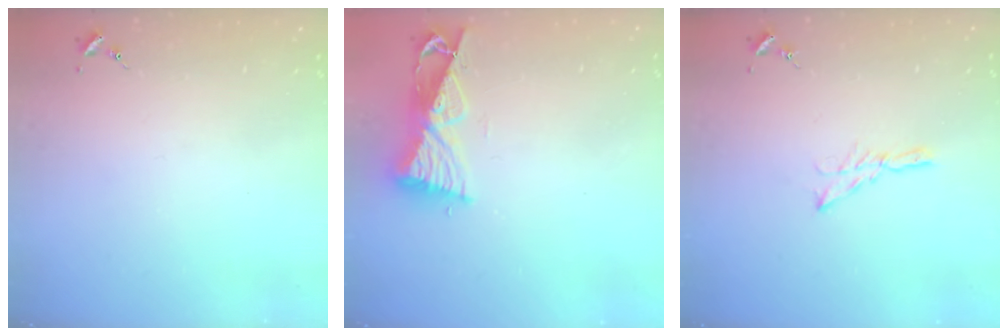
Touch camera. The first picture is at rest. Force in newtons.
{"total": 9.0, "press": 9.0, "slide": 1.1}
{"total": 5.2, "press": 5.2, "slide": 0.5}